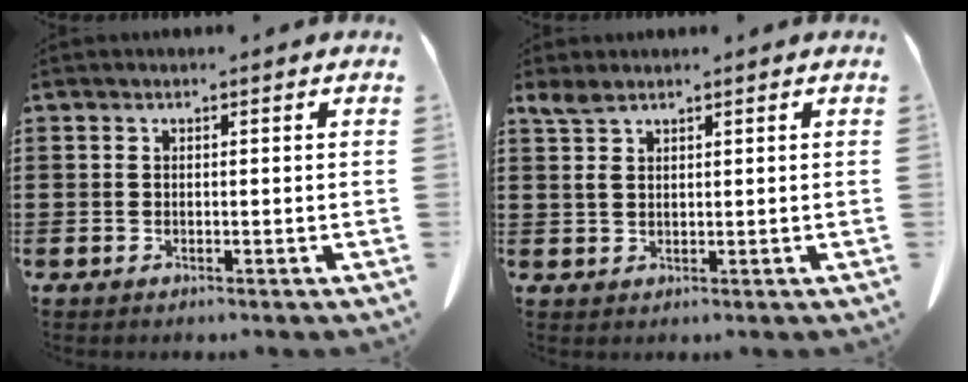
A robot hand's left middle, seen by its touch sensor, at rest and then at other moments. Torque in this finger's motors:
{"motor_torque": [0.42, 0.28, 0.02, 0.05]}